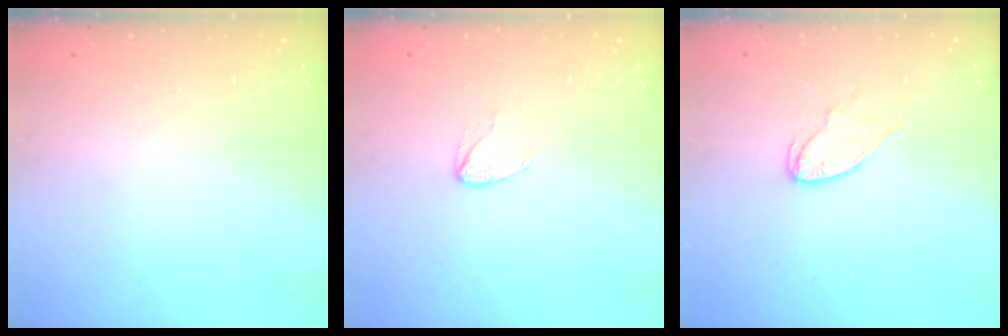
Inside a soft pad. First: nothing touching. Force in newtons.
{"total": 2.7, "press": 2.7, "slide": 0.3}
{"total": 4.9, "press": 4.9, "slide": 0.4}